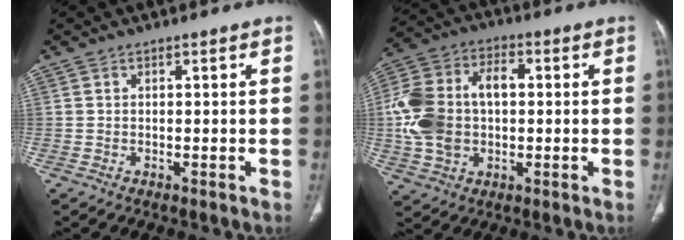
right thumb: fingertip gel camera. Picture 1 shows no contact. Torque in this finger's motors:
{"motor_torque": [2.14, 1.94, 1.73, 0.00, 0.20]}